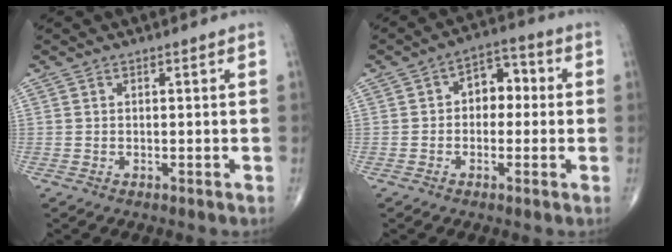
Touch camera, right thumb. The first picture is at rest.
{"total": 6.9, "force": [0.3, 4.8, 5.0], "torque": [-0.037, 0.028, -0.009]}